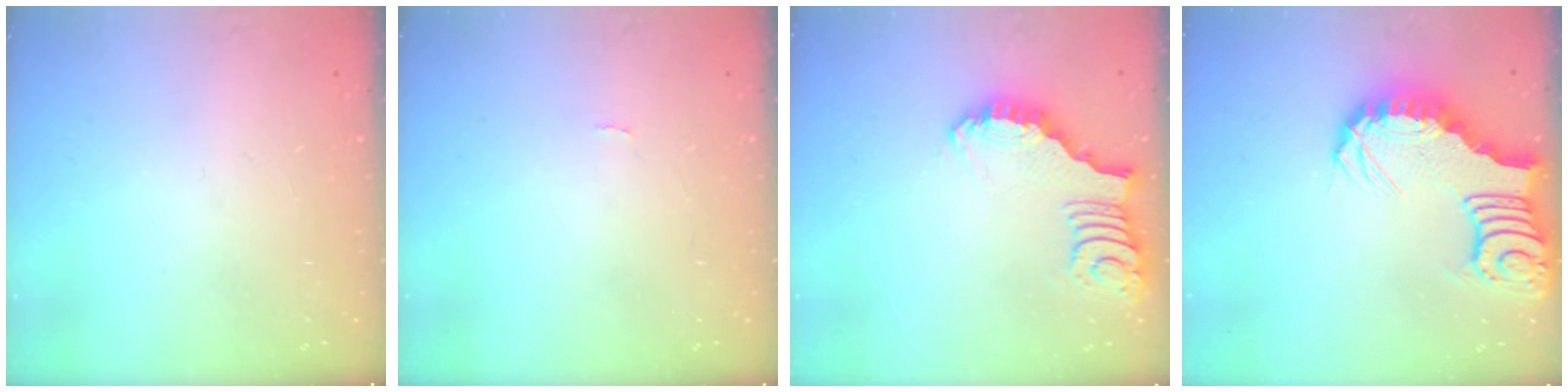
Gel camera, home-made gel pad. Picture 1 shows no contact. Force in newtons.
{"total": 0.0}
{"total": 2.7, "press": 2.7, "slide": 0.1}
{"total": 6.2, "press": 6.1, "slide": 0.9}